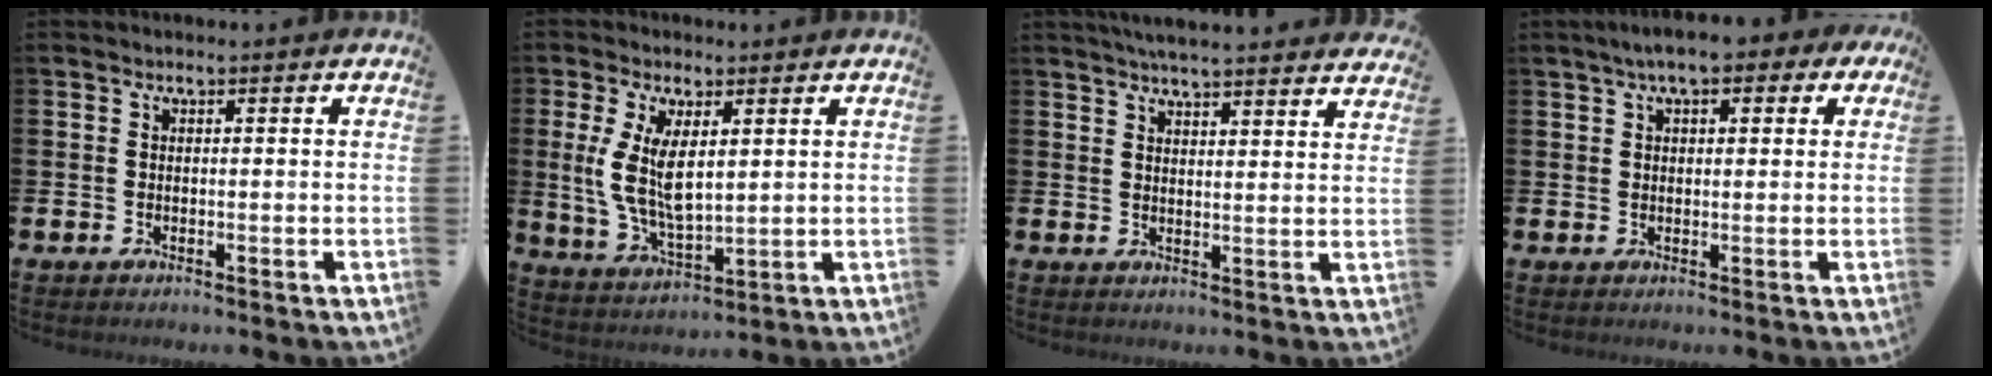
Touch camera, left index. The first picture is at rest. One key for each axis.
{"total": 7.7, "fx": 2.5, "fy": 3.4, "fz": 6.4, "tx": -0.134, "ty": -0.008, "tz": 0.044}
{"total": 5.1, "fx": 5.0, "fy": -0.1, "fz": 1.0, "tx": -0.028, "ty": -0.023, "tz": 0.090}
{"total": 5.3, "fx": 3.5, "fy": 2.2, "fz": 3.3, "tx": -0.059, "ty": 0.003, "tz": 0.058}